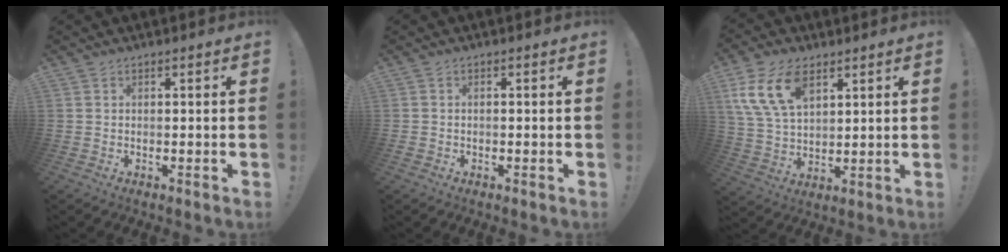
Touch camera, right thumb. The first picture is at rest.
{"total": 0.6, "force": [-0.6, 0.1, 0.2], "torque": [-0.002, -0.001, -0.010]}
{"total": 14.1, "force": [7.3, 8.1, 8.9], "torque": [-0.185, -0.018, 0.139]}